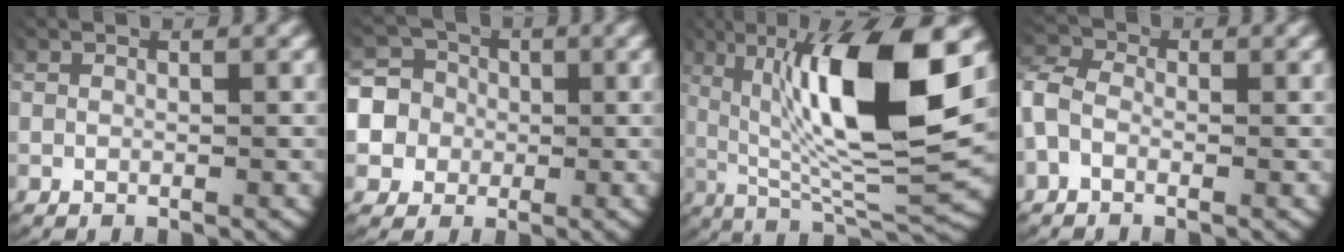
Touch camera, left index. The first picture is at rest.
{"total": 10.1, "force": [-0.5, 9.4, 3.4], "torque": [-0.112, -0.031, -0.014]}
{"total": 14.7, "force": [2.3, 5.3, 13.5], "torque": [-0.228, 0.000, 0.045]}
{"total": 4.3, "force": [-0.4, 3.7, 2.1], "torque": [-0.056, 0.003, -0.021]}